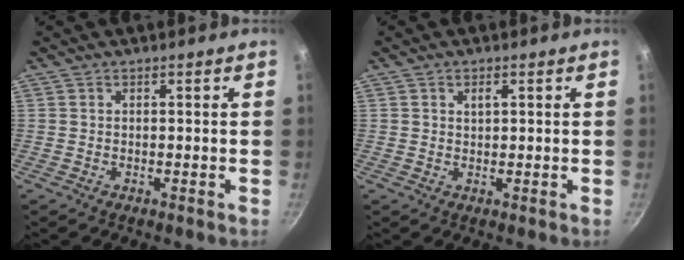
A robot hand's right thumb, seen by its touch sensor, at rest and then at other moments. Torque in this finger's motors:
{"motor_torque": [-0.29, 0.14, -0.19, 0.27, 0.08]}